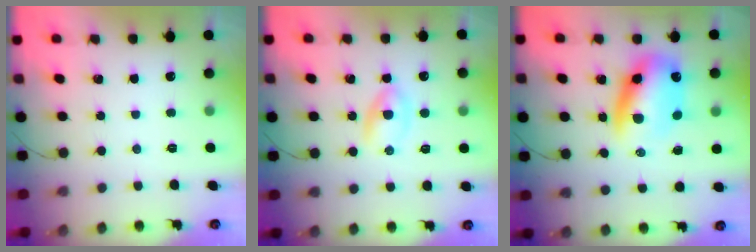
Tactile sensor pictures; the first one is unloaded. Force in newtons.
{"total": 2.9, "press": 2.6, "slide": 1.3}
{"total": 11.2, "press": 10.8, "slide": 2.9}